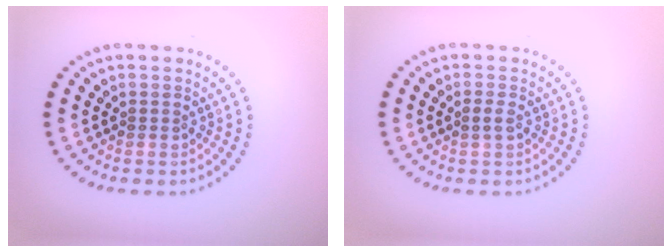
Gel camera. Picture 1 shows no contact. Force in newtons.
{"total": 0.8, "press": 0.8, "slide": 0.1}